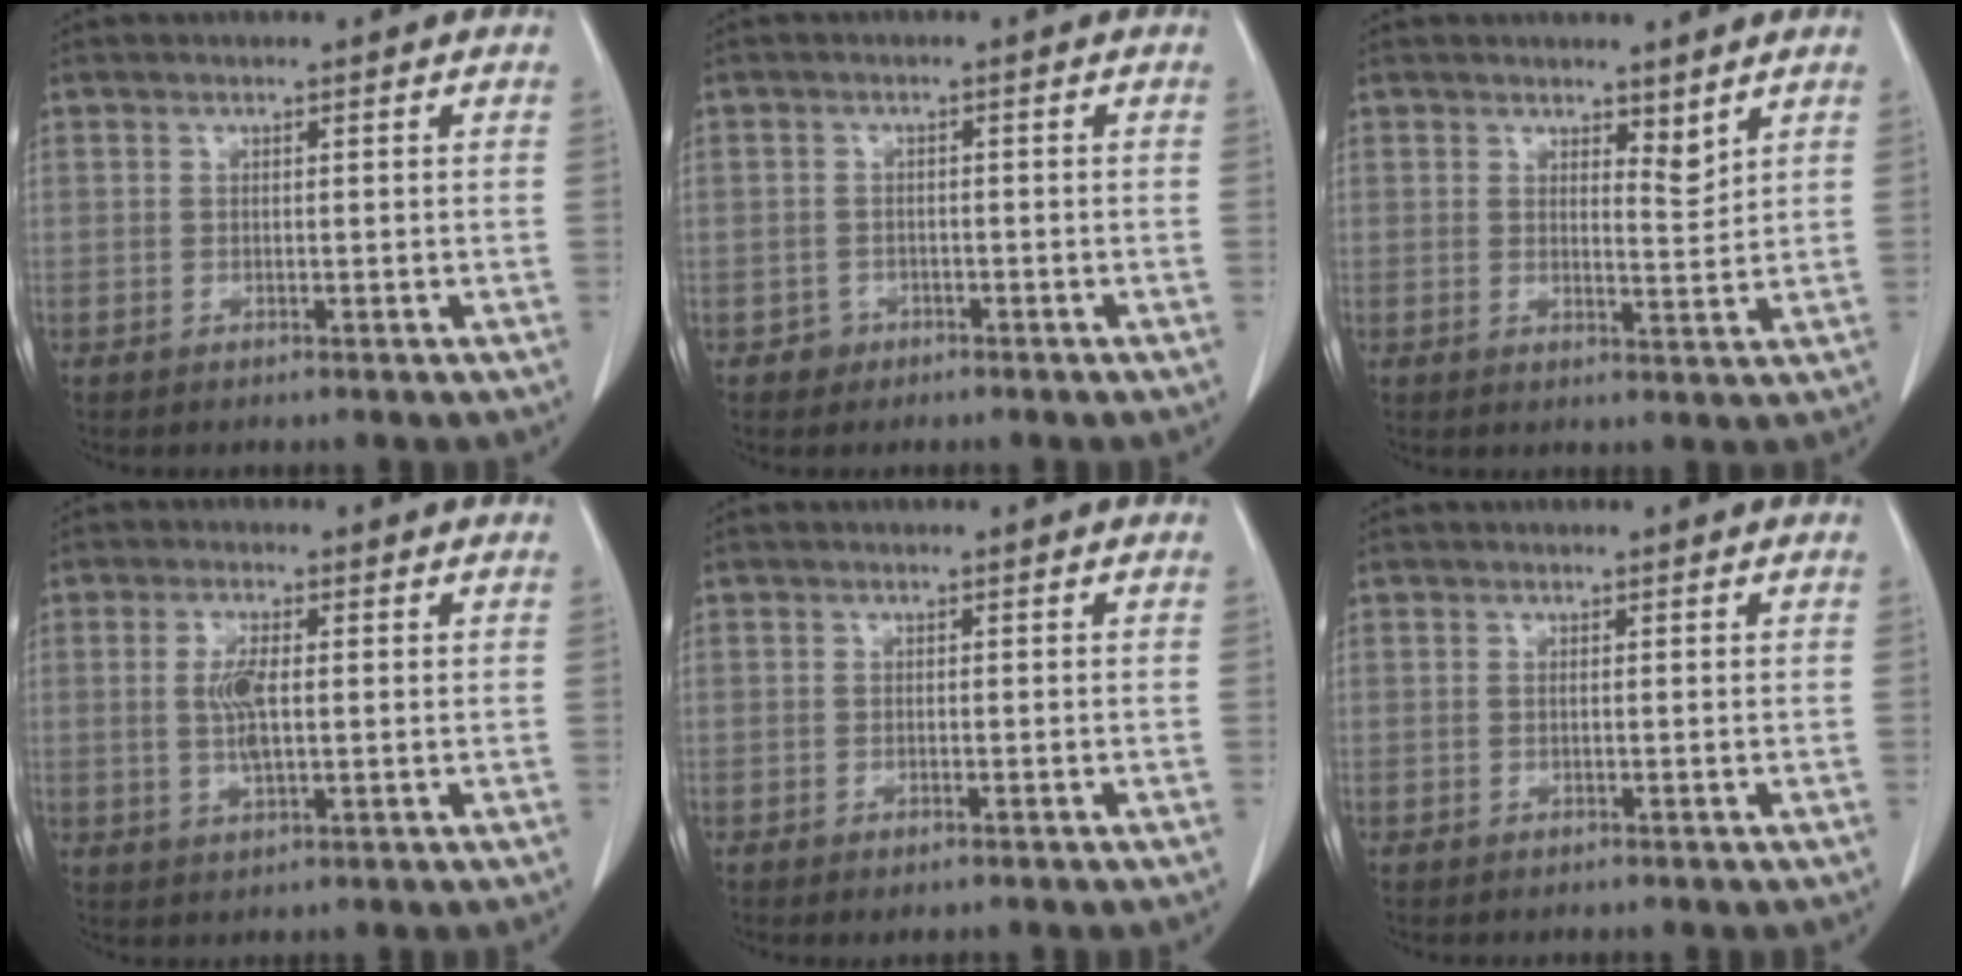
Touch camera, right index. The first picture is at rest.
{"total": 2.0, "force": [-1.1, 1.6, -0.2], "torque": [0.008, 0.011, -0.021]}
{"total": 2.8, "force": [2.3, 0.8, 1.5], "torque": [-0.022, -0.013, 0.039]}
{"total": 4.7, "force": [0.5, 1.4, 4.5], "torque": [-0.095, 0.000, 0.011]}
{"total": 0.9, "force": [-0.6, 0.2, 0.7], "torque": [-0.013, -0.002, -0.006]}
{"total": 0.0}